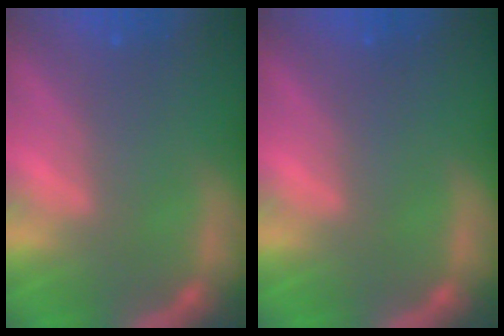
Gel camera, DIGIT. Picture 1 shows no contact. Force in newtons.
{"total": 0.0}